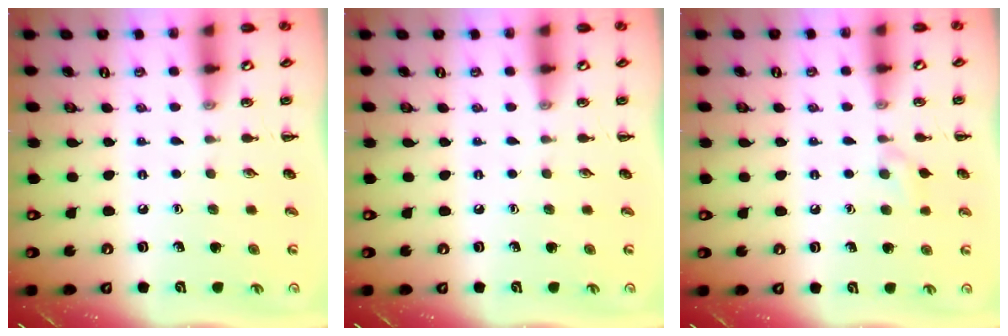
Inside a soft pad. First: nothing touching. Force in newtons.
{"total": 0.0}
{"total": 5.4, "press": 5.2, "slide": 1.6}